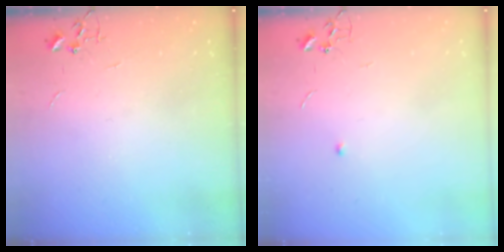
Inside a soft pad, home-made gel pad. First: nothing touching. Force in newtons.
{"total": 3.6, "press": 3.5, "slide": 0.5}